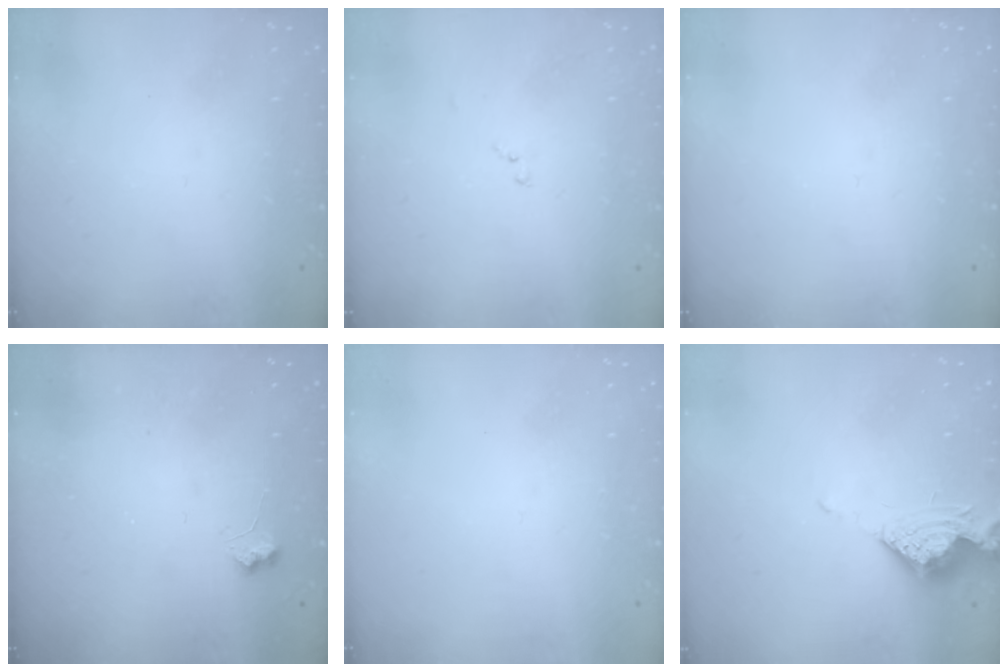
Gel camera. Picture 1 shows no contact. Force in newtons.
{"total": 8.4, "press": 8.4, "slide": 0.8}
{"total": 0.0}
{"total": 3.7, "press": 3.7, "slide": 0.5}
{"total": 0.0}
{"total": 8.0, "press": 8.0, "slide": 0.4}